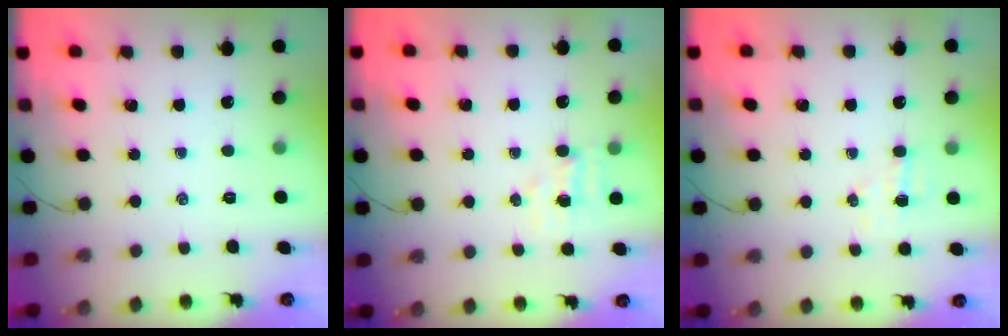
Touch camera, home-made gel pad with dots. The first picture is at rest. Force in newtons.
{"total": 4.3, "press": 4.2, "slide": 0.9}
{"total": 4.4, "press": 4.2, "slide": 1.0}